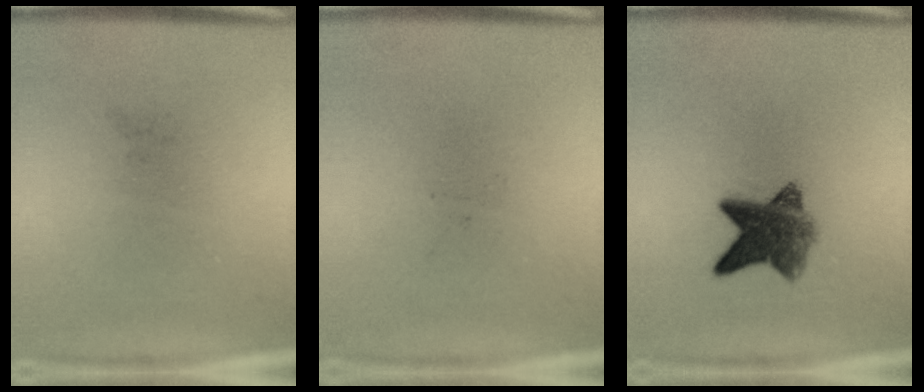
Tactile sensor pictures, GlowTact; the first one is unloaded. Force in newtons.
{"total": 0.0}
{"total": 7.9}